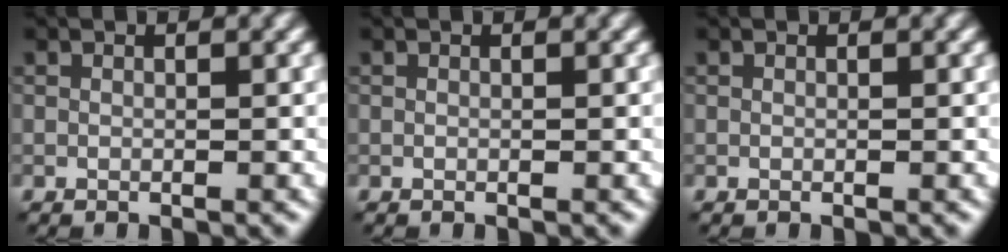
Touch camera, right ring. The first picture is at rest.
{"total": 0.0}
{"total": 0.0}